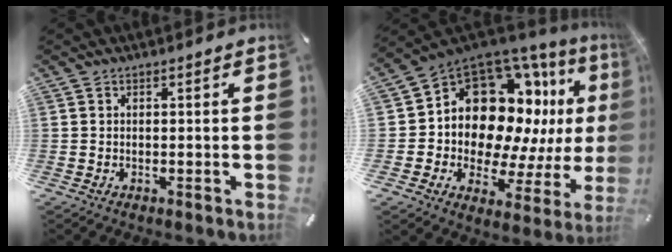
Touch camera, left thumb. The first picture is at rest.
{"total": 18.6, "force": [5.2, 13.6, 11.7], "torque": [-0.203, -0.064, 0.105]}